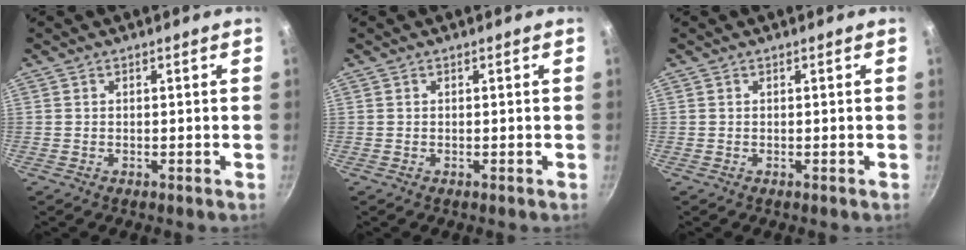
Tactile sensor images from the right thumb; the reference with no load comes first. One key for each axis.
{"total": 0.0}
{"total": 0.0}